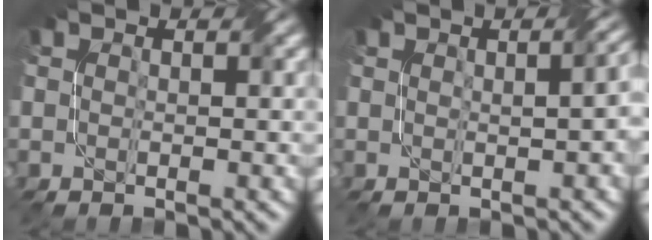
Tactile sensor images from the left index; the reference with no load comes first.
{"total": 4.7, "force": [0.4, 2.4, 4.0], "torque": [-0.014, 0.018, 0.016]}